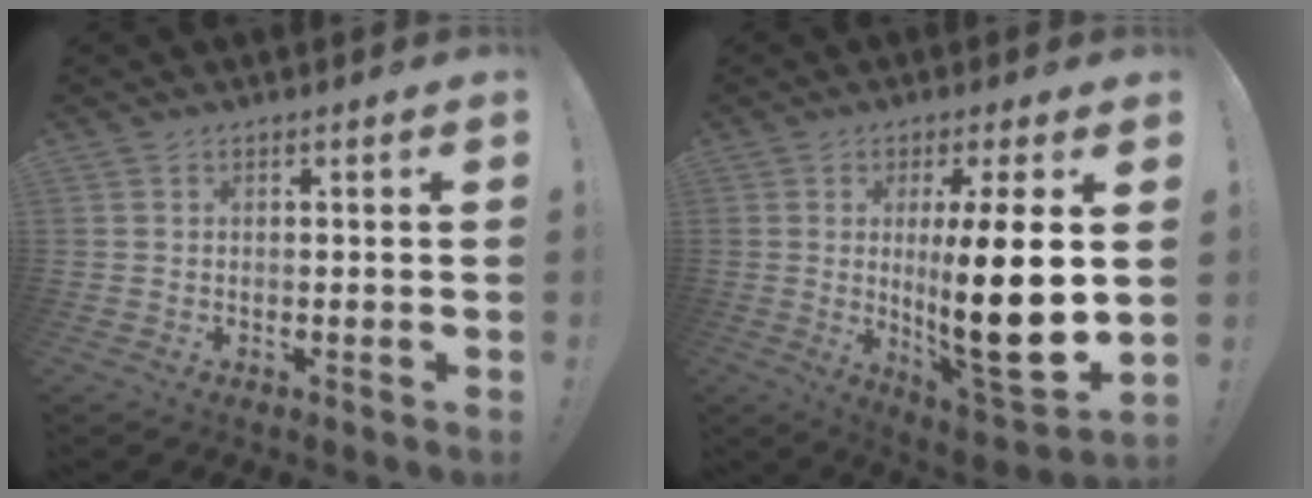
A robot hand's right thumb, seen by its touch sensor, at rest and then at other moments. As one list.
[{"total": 19.0, "force": [1.5, 2.9, 18.7], "torque": [-0.305, -0.030, 0.019]}]